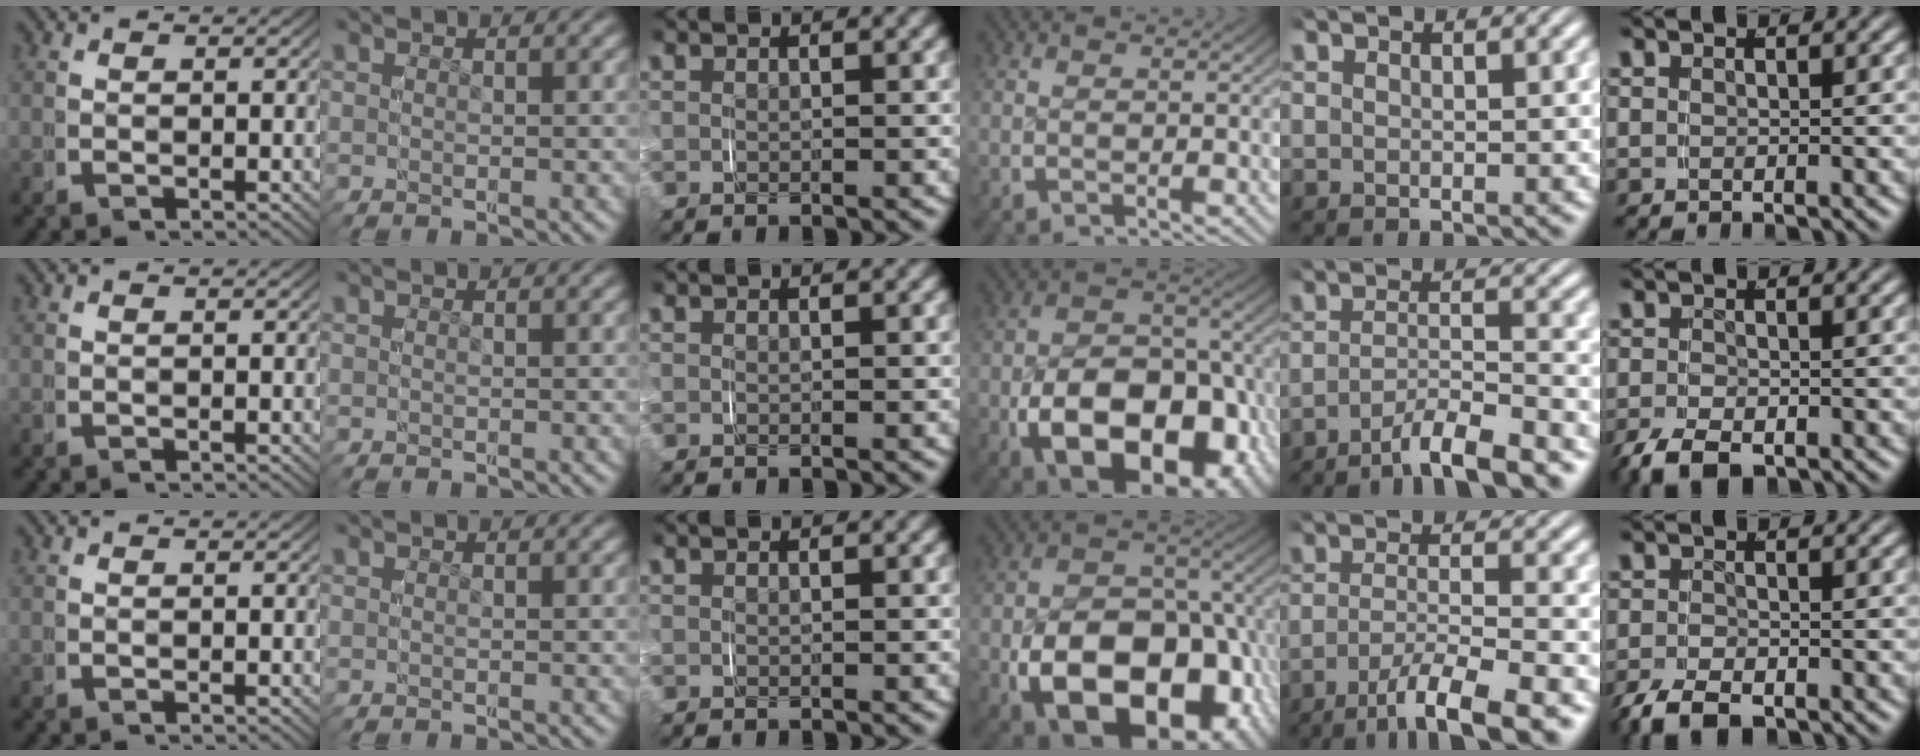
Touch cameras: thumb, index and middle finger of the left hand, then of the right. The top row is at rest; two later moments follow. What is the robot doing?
{"motion": "grasp_and_lifting", "object": "paper plate"}